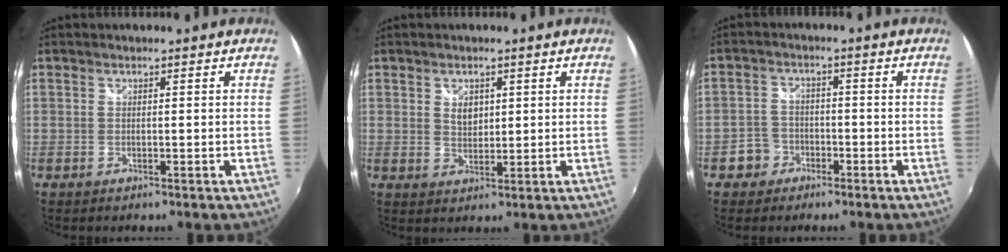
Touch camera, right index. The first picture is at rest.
{"total": 3.2, "force": [1.1, 2.2, 1.9], "torque": [-0.028, 0.002, 0.019]}
{"total": 4.4, "force": [-2.4, 3.6, 0.4], "torque": [-0.013, 0.012, -0.045]}